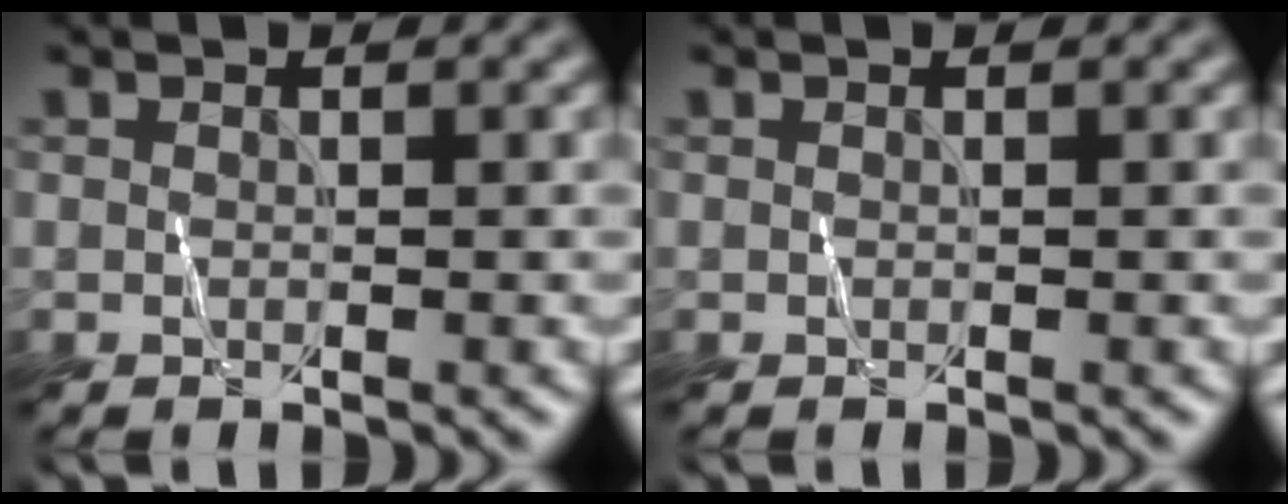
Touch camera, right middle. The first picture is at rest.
{"total": 0.0}